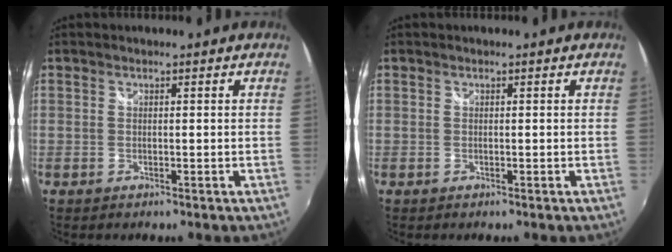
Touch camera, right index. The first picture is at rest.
{"total": 0.0}